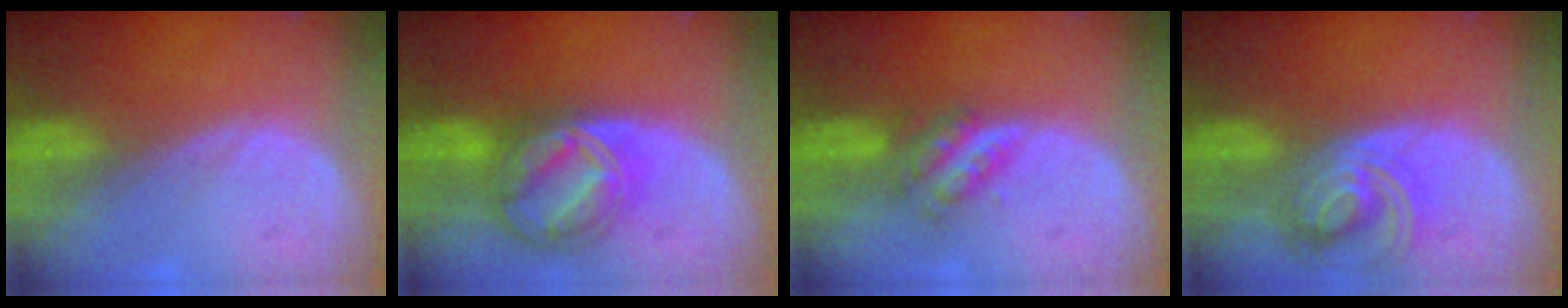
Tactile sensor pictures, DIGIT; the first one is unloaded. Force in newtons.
{"total": 9.0, "press": 9.0, "slide": 0.7}
{"total": 4.8, "press": 4.4, "slide": 1.8}
{"total": 7.7, "press": 6.9, "slide": 3.5}